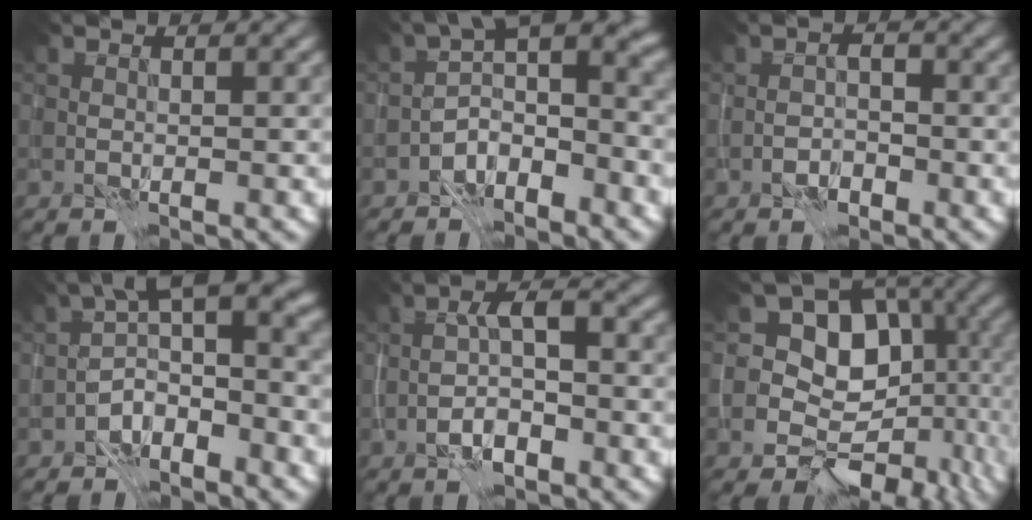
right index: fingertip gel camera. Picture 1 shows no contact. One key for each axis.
{"total": 4.9, "fx": -3.0, "fy": 2.2, "fz": 3.1, "tx": -0.044, "ty": 0.010, "tz": -0.066}
{"total": 1.4, "fx": -0.9, "fy": 0.8, "fz": 0.6, "tx": -0.010, "ty": 0.004, "tz": -0.021}
{"total": 5.4, "fx": -2.7, "fy": 2.4, "fz": 4.0, "tx": -0.058, "ty": 0.014, "tz": -0.060}
{"total": 2.9, "fx": -1.2, "fy": 1.1, "fz": 2.4, "tx": -0.048, "ty": 0.008, "tz": -0.028}
{"total": 10.6, "fx": -0.6, "fy": 8.8, "fz": 6.0, "tx": -0.067, "ty": 0.007, "tz": -0.017}